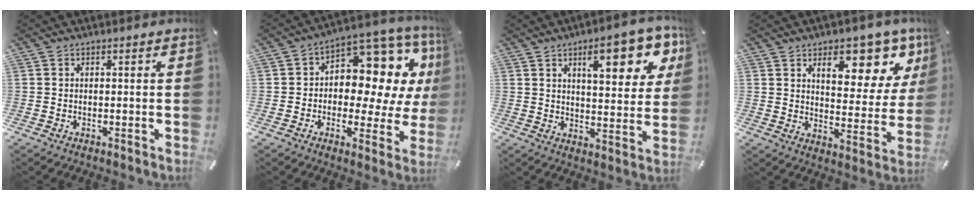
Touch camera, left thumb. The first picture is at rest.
{"total": 11.6, "force": [3.6, 7.9, 7.7], "torque": [-0.097, -0.049, 0.061]}
{"total": 15.0, "force": [7.4, 5.8, 11.7], "torque": [-0.154, -0.025, 0.114]}
{"total": 14.2, "force": [8.6, 7.1, 8.9], "torque": [-0.098, -0.062, 0.138]}